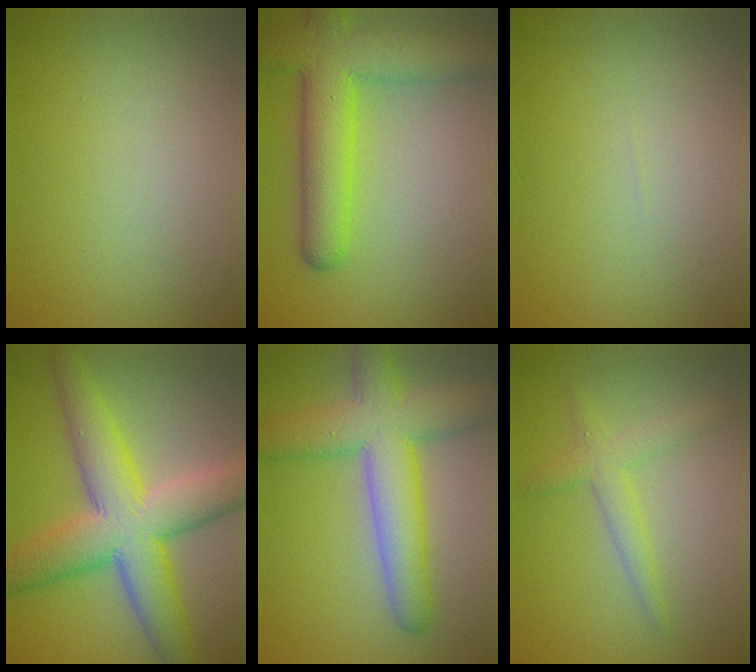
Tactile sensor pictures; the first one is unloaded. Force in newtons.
{"total": 8.0, "press": 8.0, "slide": 0.4}
{"total": 0.0}
{"total": 9.7, "press": 9.7, "slide": 0.3}
{"total": 7.9, "press": 7.9, "slide": 0.4}
{"total": 2.4, "press": 2.4, "slide": 0.3}